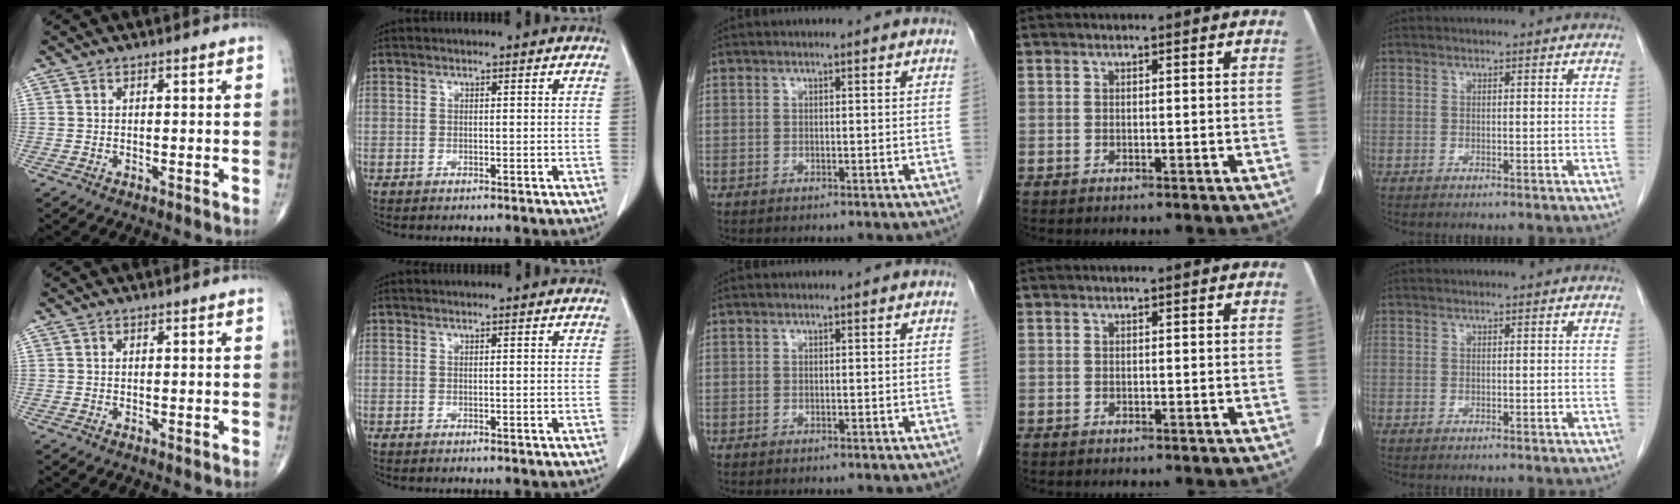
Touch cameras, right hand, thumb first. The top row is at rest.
{}